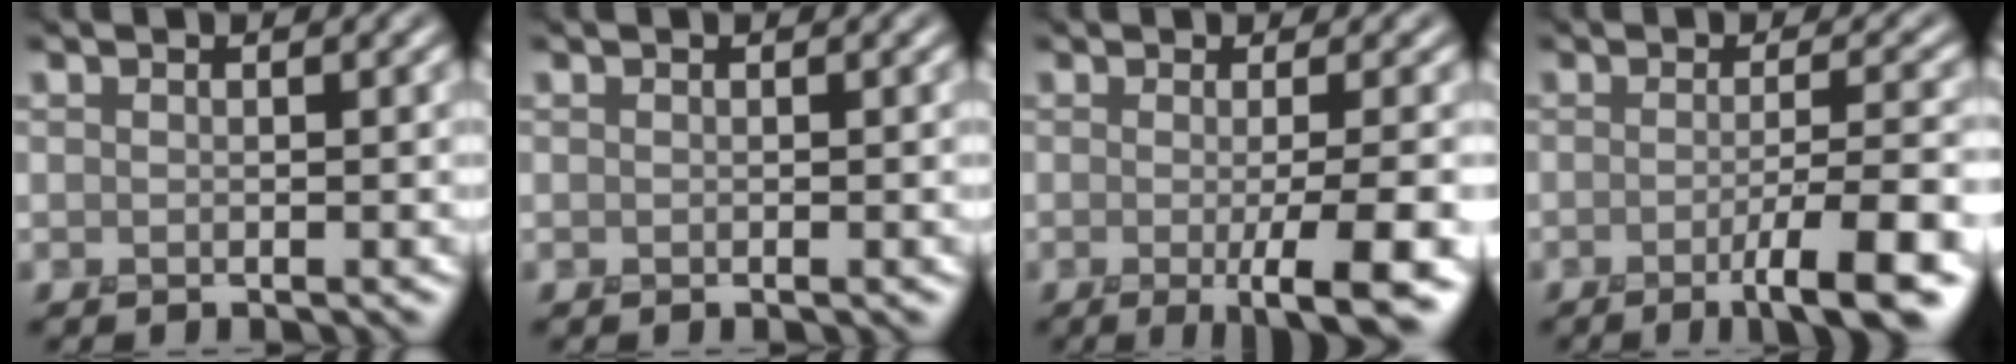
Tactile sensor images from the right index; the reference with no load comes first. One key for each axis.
{"total": 0.0}
{"total": 6.4, "fx": -1.9, "fy": 1.2, "fz": 6.0, "tx": -0.079, "ty": -0.014, "tz": -0.026}
{"total": 6.2, "fx": -2.6, "fy": 0.9, "fz": 5.6, "tx": -0.078, "ty": -0.004, "tz": -0.043}